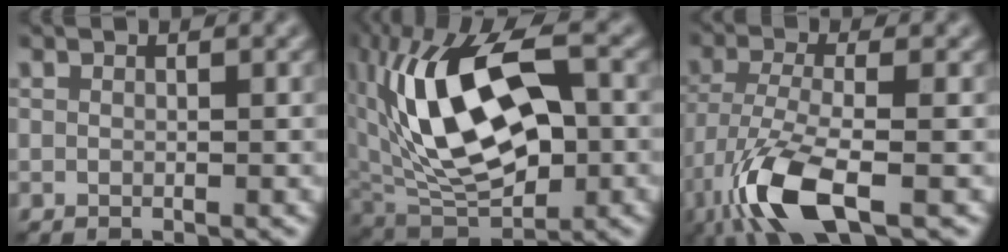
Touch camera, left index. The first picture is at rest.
{"total": 14.4, "force": [1.8, 7.5, 12.1], "torque": [-0.226, 0.011, 0.024]}
{"total": 7.5, "force": [-4.4, 2.1, 5.7], "torque": [-0.126, -0.011, -0.095]}